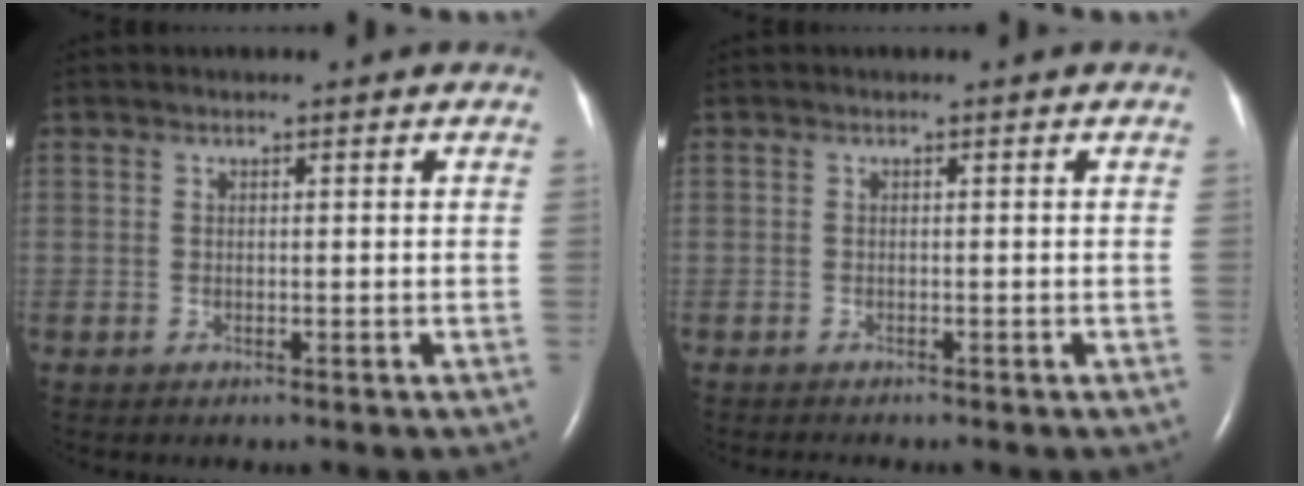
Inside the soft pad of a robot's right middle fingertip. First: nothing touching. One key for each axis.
{"total": 0.8, "fx": -0.7, "fy": 0.0, "fz": 0.2, "tx": -0.009, "ty": -0.004, "tz": -0.011}